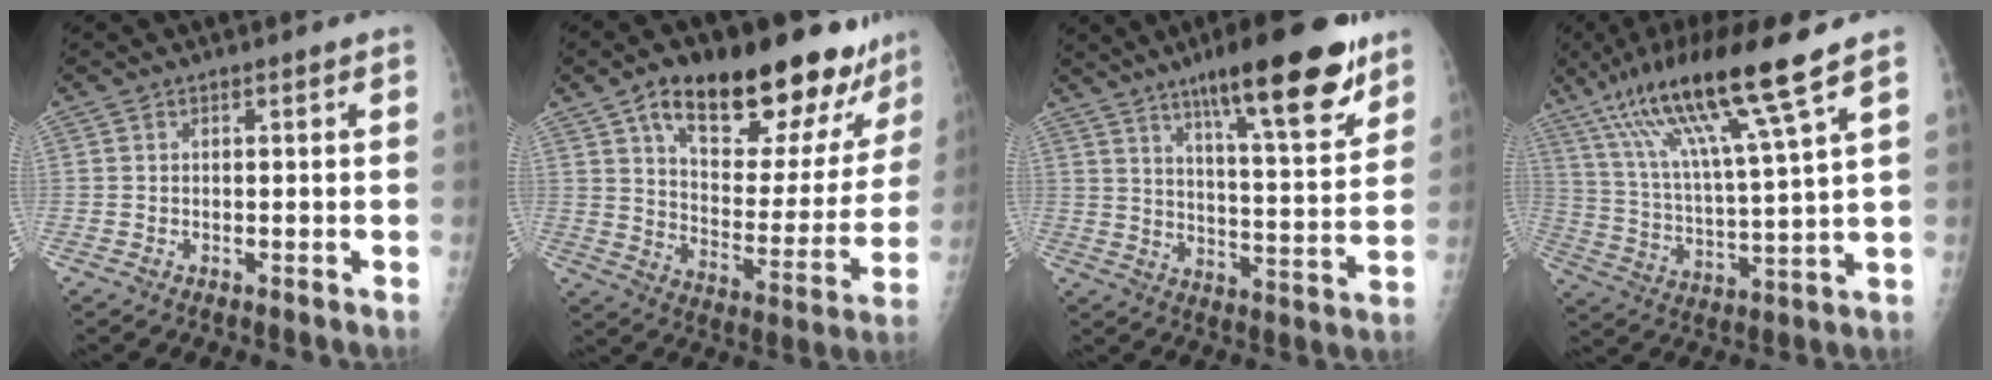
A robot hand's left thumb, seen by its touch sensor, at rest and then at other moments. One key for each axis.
{"total": 26.8, "fx": 18.2, "fy": 10.4, "fz": 16.6, "tx": -0.202, "ty": -0.058, "tz": 0.271}
{"total": 19.7, "fx": 12.7, "fy": 4.2, "fz": 14.5, "tx": -0.187, "ty": -0.059, "tz": 0.194}
{"total": 18.1, "fx": 11.3, "fy": 1.0, "fz": 14.2, "tx": -0.258, "ty": -0.036, "tz": 0.205}